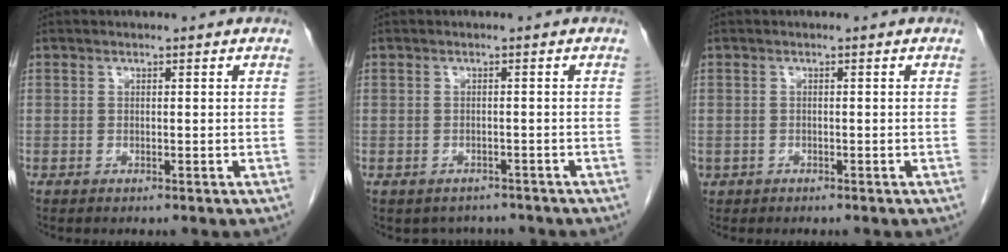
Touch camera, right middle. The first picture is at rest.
{"total": 3.5, "force": [-3.0, 1.8, 0.0], "torque": [0.000, 0.008, -0.040]}
{"total": 0.8, "force": [-0.4, 0.7, 0.0], "torque": [-0.009, 0.004, -0.003]}